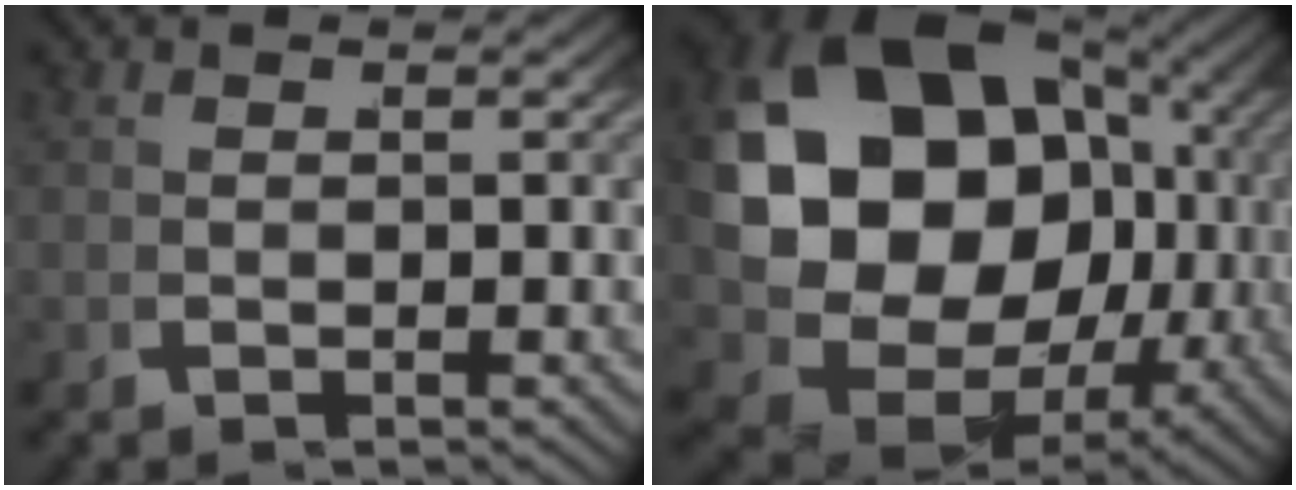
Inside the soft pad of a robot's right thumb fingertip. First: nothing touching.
{"total": 24.7, "force": [0.3, 18.1, 16.9], "torque": [-0.355, -0.055, 0.023]}